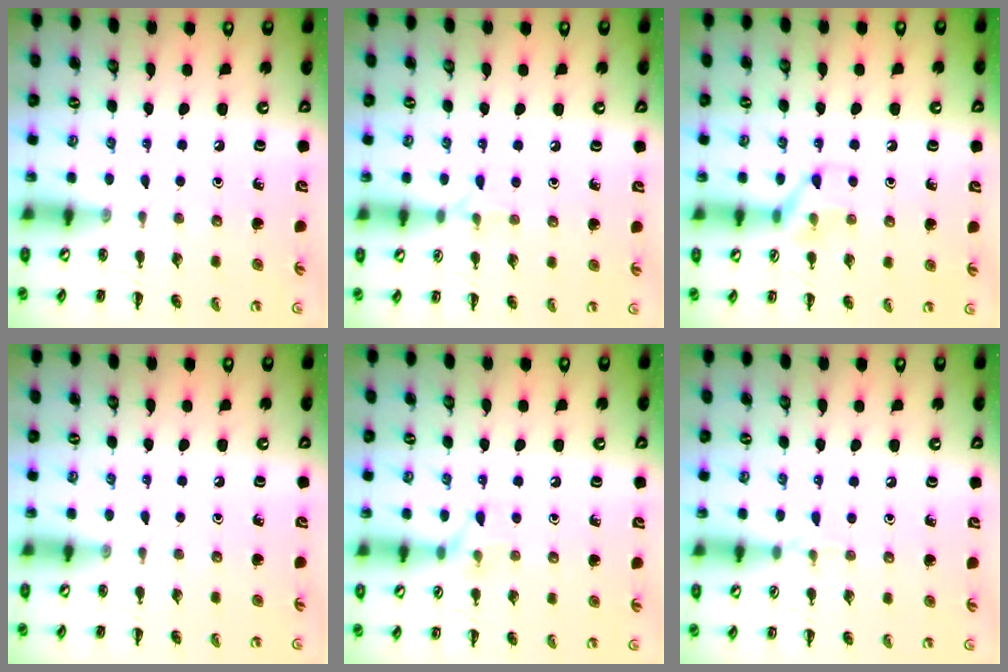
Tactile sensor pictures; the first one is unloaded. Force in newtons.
{"total": 4.6, "press": 4.4, "slide": 1.1}
{"total": 7.2, "press": 7.2, "slide": 0.7}
{"total": 0.0}
{"total": 6.4, "press": 6.2, "slide": 1.8}
{"total": 4.5, "press": 4.2, "slide": 1.5}